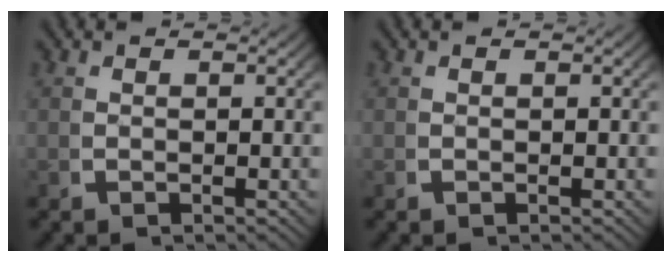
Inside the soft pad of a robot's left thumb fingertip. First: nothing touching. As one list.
[{"total": 0.0}]